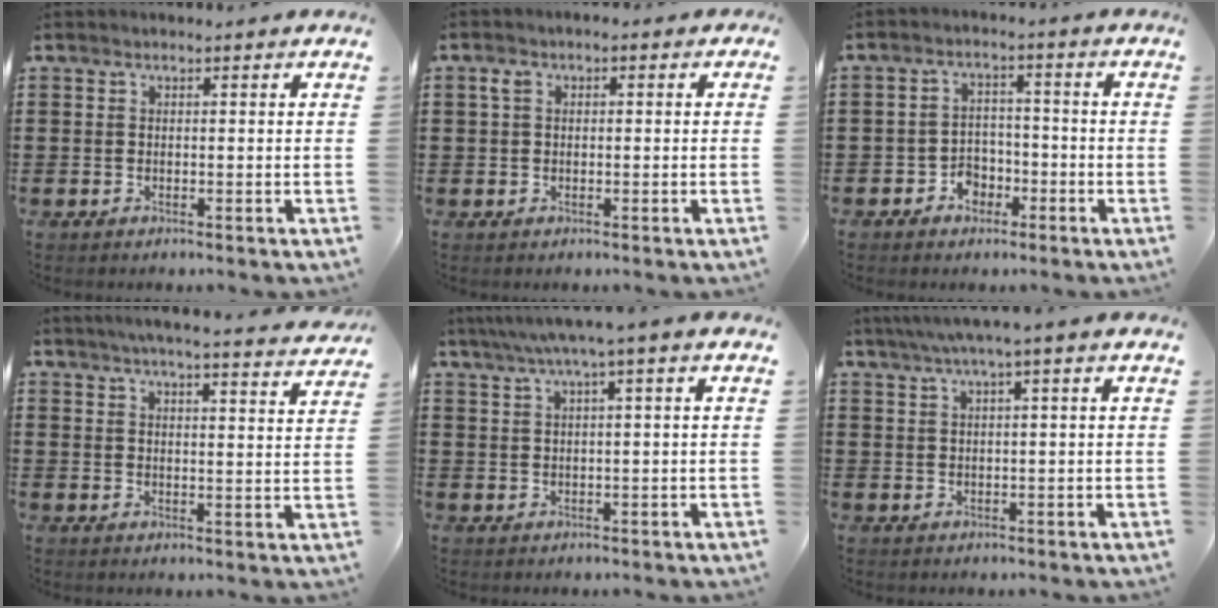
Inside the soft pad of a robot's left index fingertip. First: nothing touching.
{"total": 2.4, "force": [0.1, 1.6, 1.7], "torque": [-0.046, 0.007, -0.003]}
{"total": 3.7, "force": [-2.4, 2.6, 1.0], "torque": [-0.026, 0.009, -0.051]}
{"total": 4.5, "force": [4.2, -0.5, 1.5], "torque": [-0.045, -0.021, 0.071]}
{"total": 3.6, "force": [1.6, -0.5, 3.2], "torque": [-0.064, -0.003, 0.023]}
{"total": 2.9, "force": [1.4, -0.3, 2.5], "torque": [-0.048, 0.000, 0.023]}